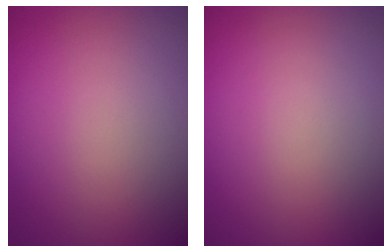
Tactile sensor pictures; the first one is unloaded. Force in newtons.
{"total": 0.0}